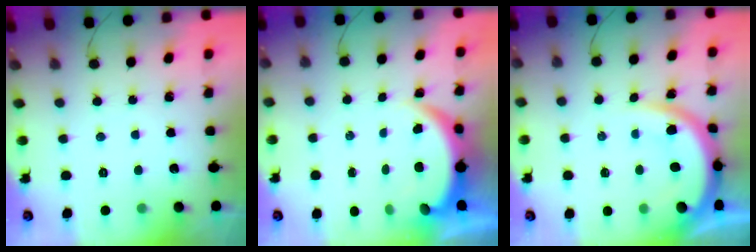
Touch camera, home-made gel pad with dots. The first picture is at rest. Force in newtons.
{"total": 4.7, "press": 4.7, "slide": 0.3}
{"total": 11.3, "press": 11.2, "slide": 1.2}